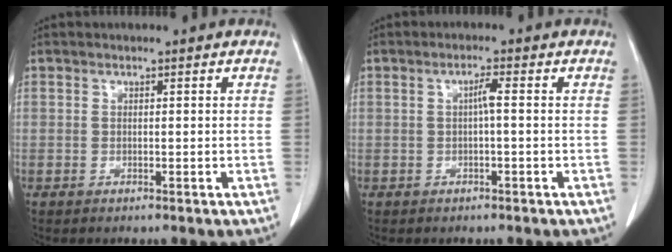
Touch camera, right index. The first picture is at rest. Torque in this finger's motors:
{"motor_torque": [0.29, -0.23, 0.09, 0.03]}